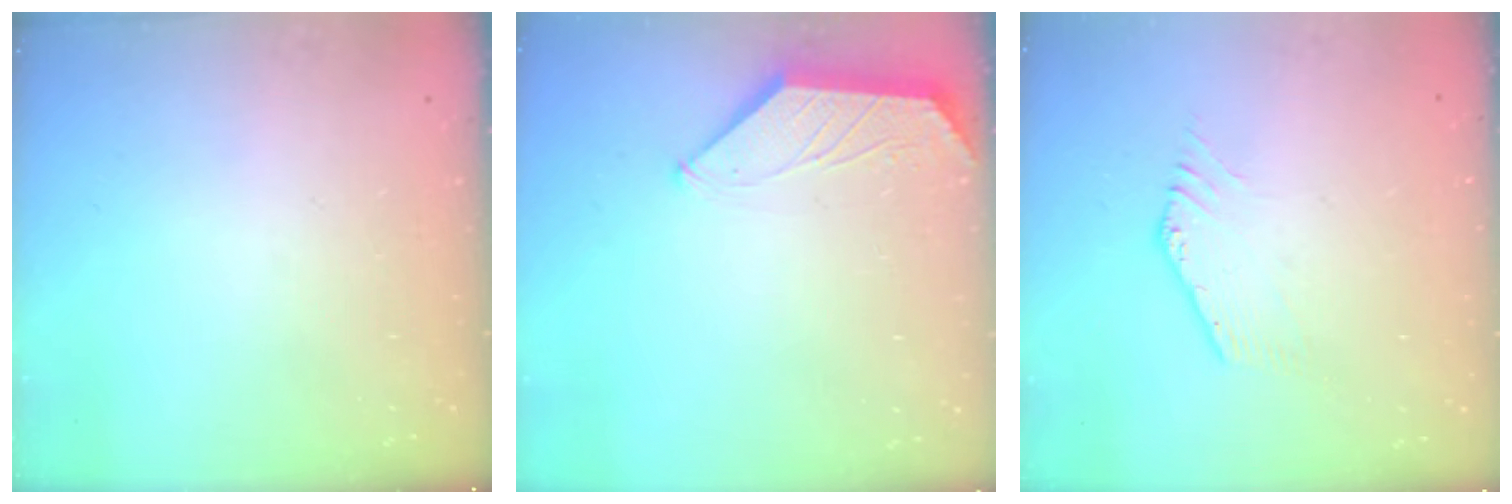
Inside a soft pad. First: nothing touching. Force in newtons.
{"total": 1.1, "press": 1.1, "slide": 0.3}
{"total": 1.0, "press": 1.0, "slide": 0.1}